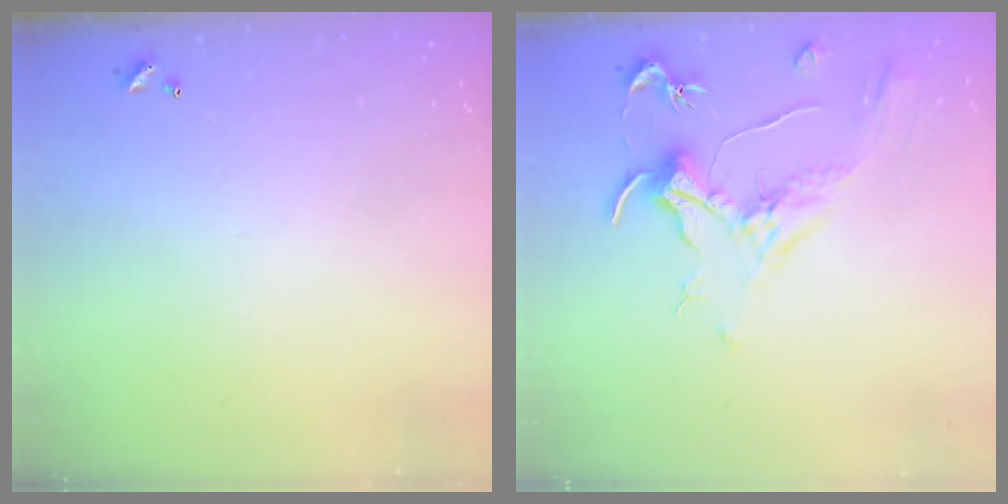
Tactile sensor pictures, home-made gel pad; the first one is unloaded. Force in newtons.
{"total": 1.9, "press": 1.7, "slide": 0.9}